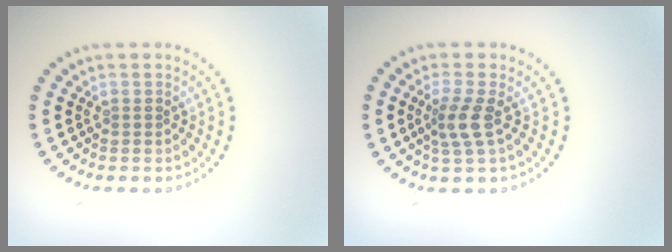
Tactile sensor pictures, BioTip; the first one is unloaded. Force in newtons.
{"total": 2.5, "press": 1.9, "slide": 1.5}